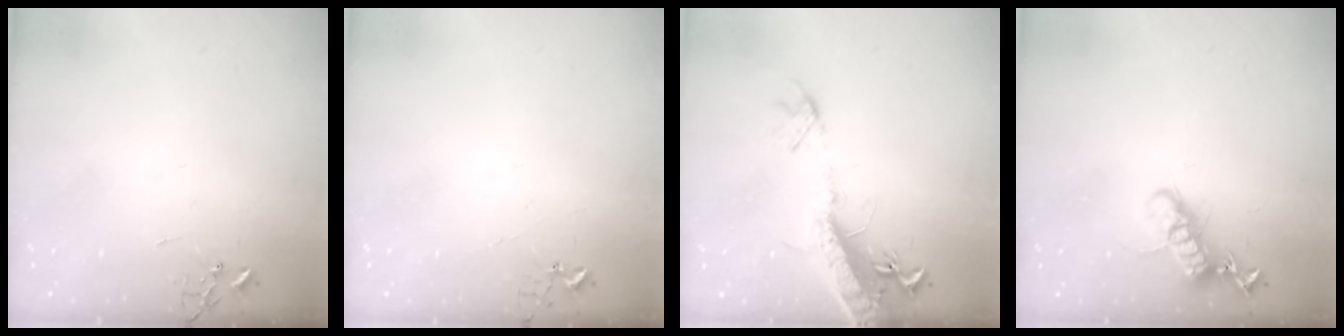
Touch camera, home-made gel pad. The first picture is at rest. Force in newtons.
{"total": 2.9, "press": 2.9, "slide": 0.3}
{"total": 17.8, "press": 17.3, "slide": 4.1}
{"total": 13.8, "press": 13.8, "slide": 0.7}